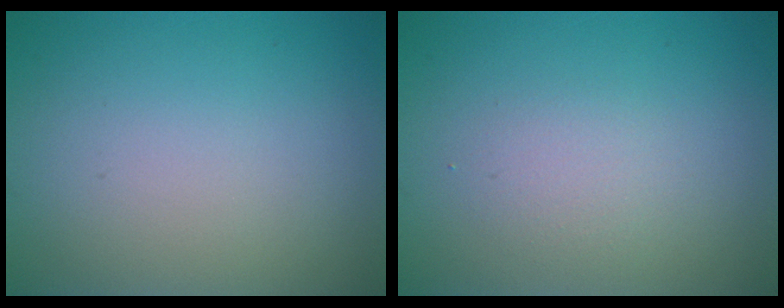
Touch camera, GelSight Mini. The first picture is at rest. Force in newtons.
{"total": 1.6, "press": 1.6, "slide": 0.1}